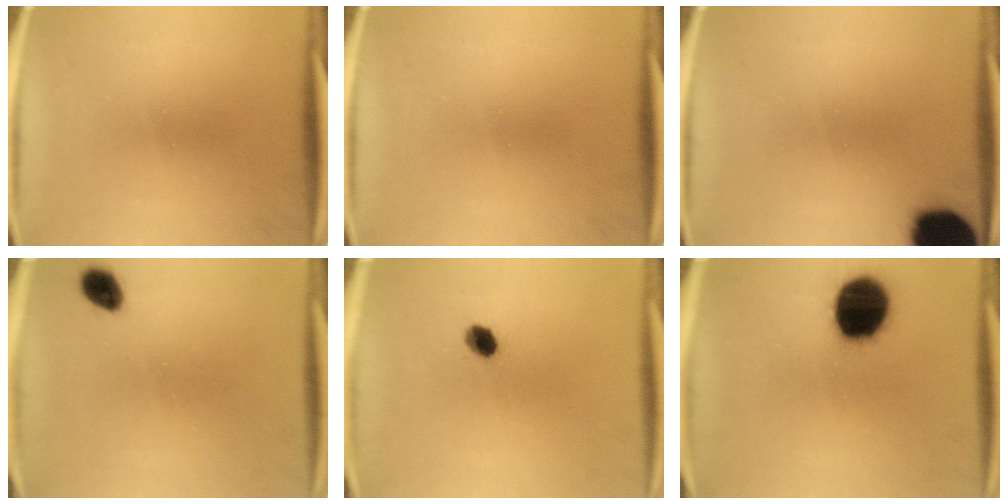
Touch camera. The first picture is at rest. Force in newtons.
{"total": 0.0}
{"total": 17.5}
{"total": 4.1}
{"total": 3.4}
{"total": 18.8}